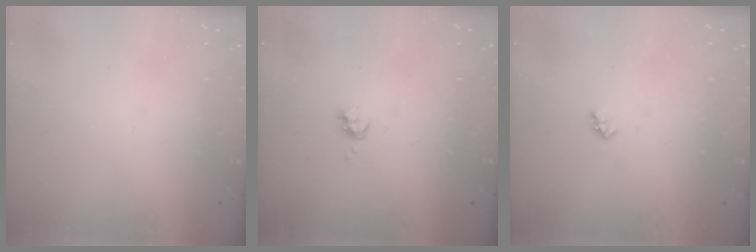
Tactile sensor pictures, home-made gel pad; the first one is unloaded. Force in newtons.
{"total": 5.4, "press": 5.3, "slide": 0.7}
{"total": 2.0, "press": 2.0, "slide": 0.3}